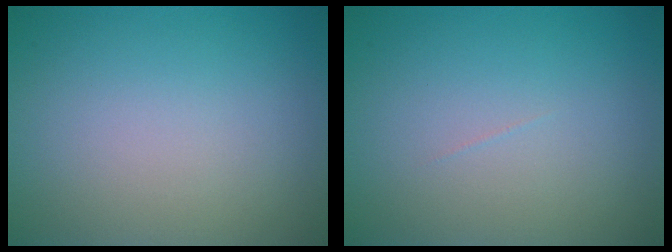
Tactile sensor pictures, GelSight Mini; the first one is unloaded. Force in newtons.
{"total": 0.0}